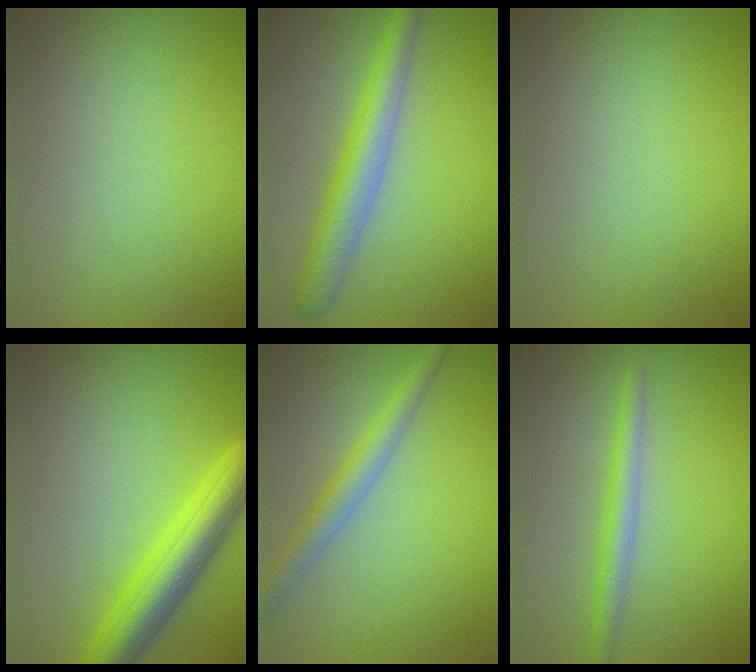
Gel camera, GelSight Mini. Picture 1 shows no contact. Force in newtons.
{"total": 4.2, "press": 4.2, "slide": 0.1}
{"total": 0.0}
{"total": 5.6, "press": 5.6, "slide": 0.3}
{"total": 2.7, "press": 2.7, "slide": 0.2}
{"total": 2.1, "press": 2.1, "slide": 0.1}